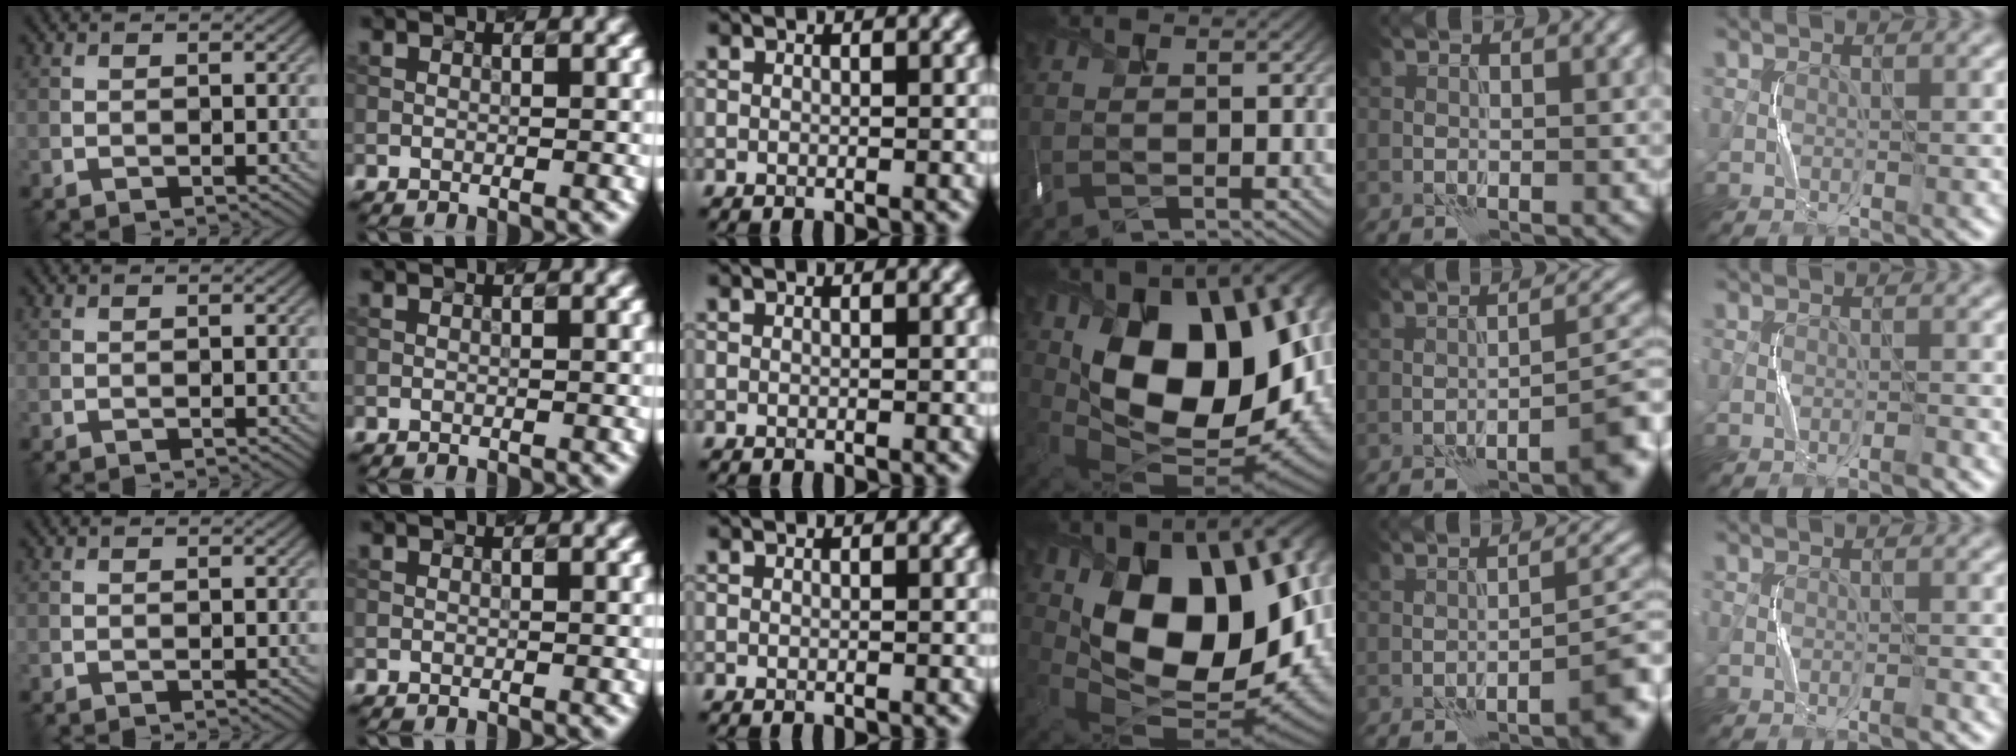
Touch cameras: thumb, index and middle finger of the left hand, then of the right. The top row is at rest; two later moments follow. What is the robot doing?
{"motion": "shake", "object": "tambourine"}